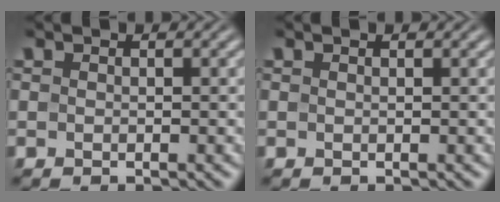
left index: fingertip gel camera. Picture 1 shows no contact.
{"total": 0.5, "force": [0.4, 0.0, 0.3], "torque": [-0.005, 0.002, 0.005]}